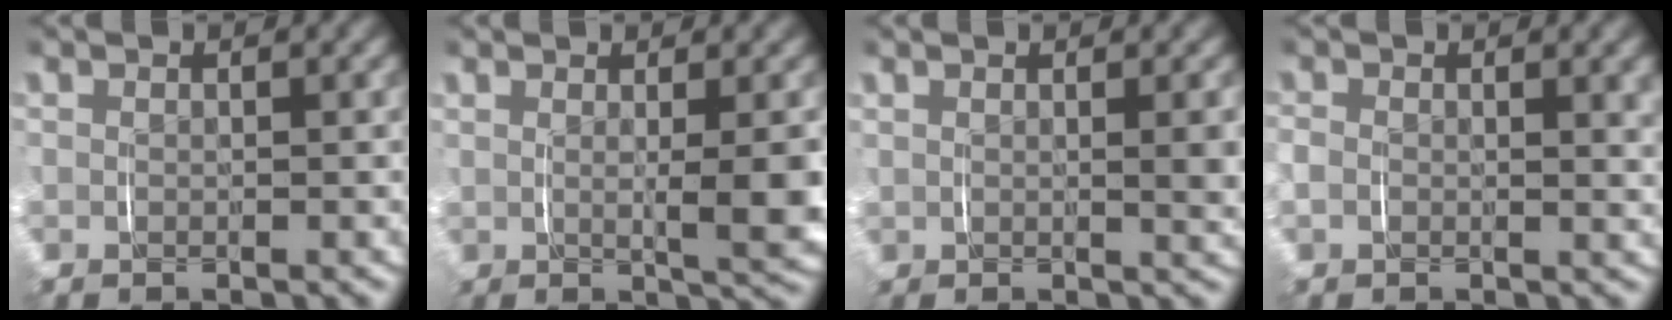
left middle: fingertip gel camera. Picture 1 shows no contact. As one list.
[{"total": 4.1, "force": [0.8, 1.2, 3.8], "torque": [-0.056, -0.003, 0.013]}, {"total": 2.0, "force": [0.7, 0.5, 1.8], "torque": [-0.024, -0.001, 0.010]}, {"total": 1.9, "force": [0.3, 1.3, 1.4], "torque": [-0.033, -0.003, 0.003]}]